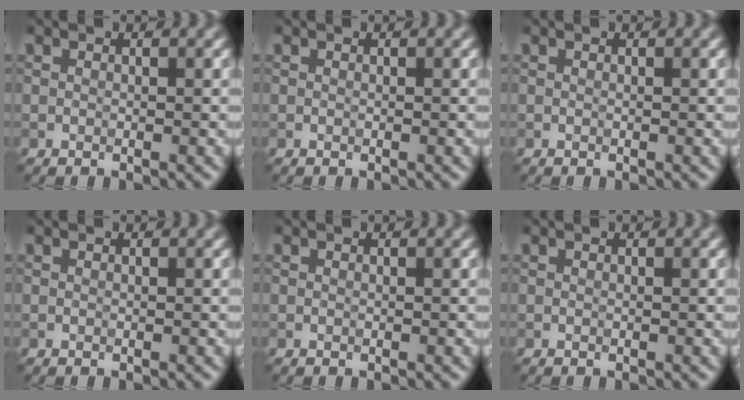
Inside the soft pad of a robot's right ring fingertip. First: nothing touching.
{"total": 0.0}
{"total": 0.0}
{"total": 0.0}
{"total": 0.0}
{"total": 0.0}